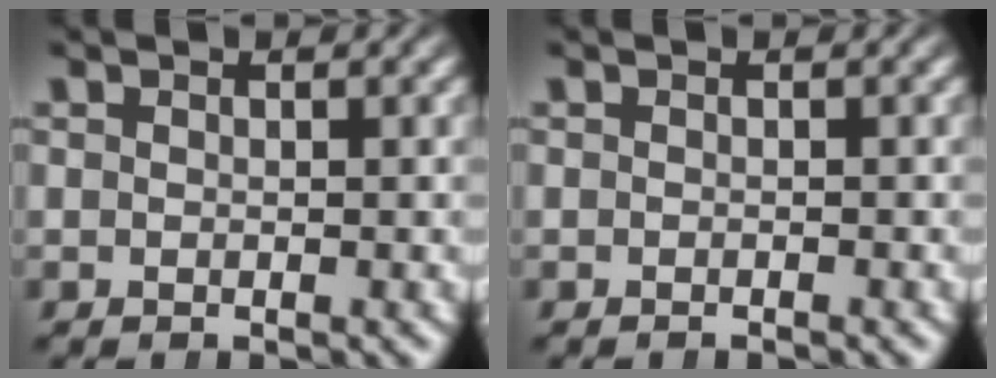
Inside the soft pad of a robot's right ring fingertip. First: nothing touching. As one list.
[{"total": 0.7, "force": [-0.7, -0.3, -0.1], "torque": [0.004, -0.002, -0.010]}]